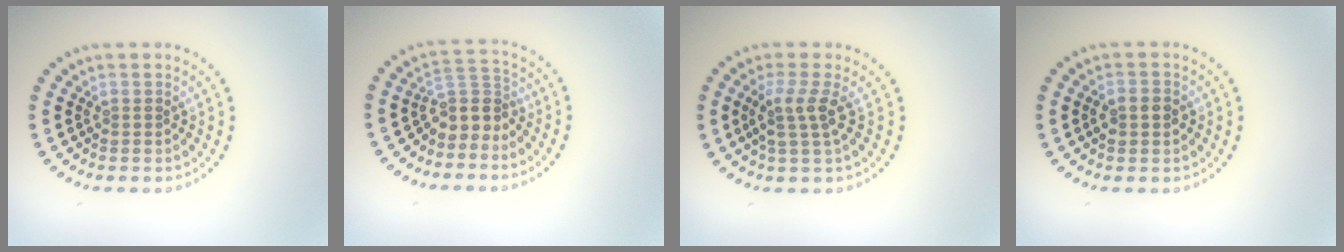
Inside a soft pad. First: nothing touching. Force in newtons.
{"total": 3.0, "press": 2.2, "slide": 2.0}
{"total": 2.5, "press": 2.0, "slide": 1.6}
{"total": 2.3, "press": 2.3, "slide": 0.2}